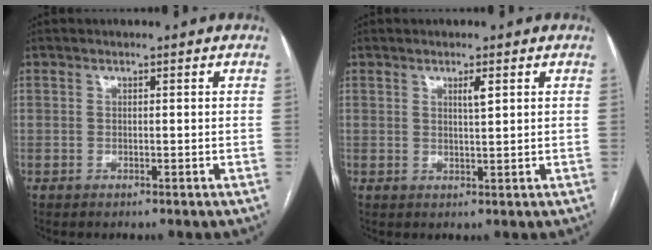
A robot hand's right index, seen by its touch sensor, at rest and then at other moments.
{"total": 1.8, "force": [0.9, 0.1, 1.5], "torque": [-0.029, -0.003, 0.014]}